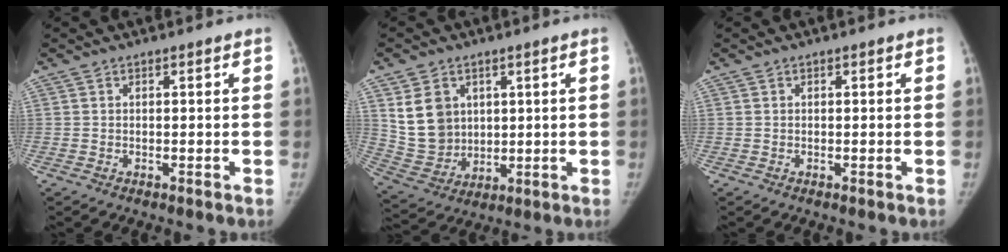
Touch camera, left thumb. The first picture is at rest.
{"total": 10.8, "force": [3.6, 8.7, 5.3], "torque": [-0.070, -0.021, 0.089]}
{"total": 0.0}